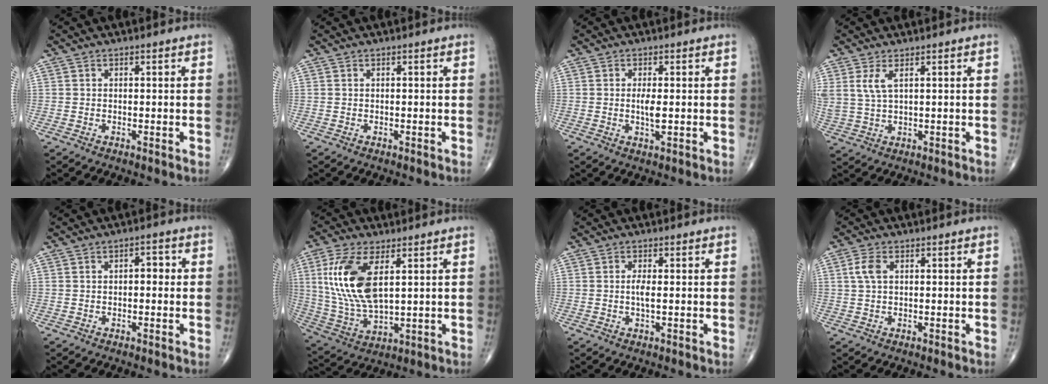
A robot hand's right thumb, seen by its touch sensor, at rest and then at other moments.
{"total": 0.0}
{"total": 3.0, "force": [-0.1, 0.8, 2.9], "torque": [-0.057, -0.007, -0.004]}
{"total": 4.3, "force": [1.9, 1.6, 3.6], "torque": [-0.090, -0.005, 0.048]}
{"total": 2.5, "force": [0.1, 1.4, 2.0], "torque": [-0.020, 0.008, -0.004]}
{"total": 15.0, "force": [4.1, 6.8, 12.8], "torque": [-0.276, -0.014, 0.091]}
{"total": 2.0, "force": [0.0, 0.3, 2.0], "torque": [-0.044, -0.004, -0.003]}
{"total": 3.2, "force": [0.8, 1.7, 2.6], "torque": [-0.065, 0.009, 0.014]}